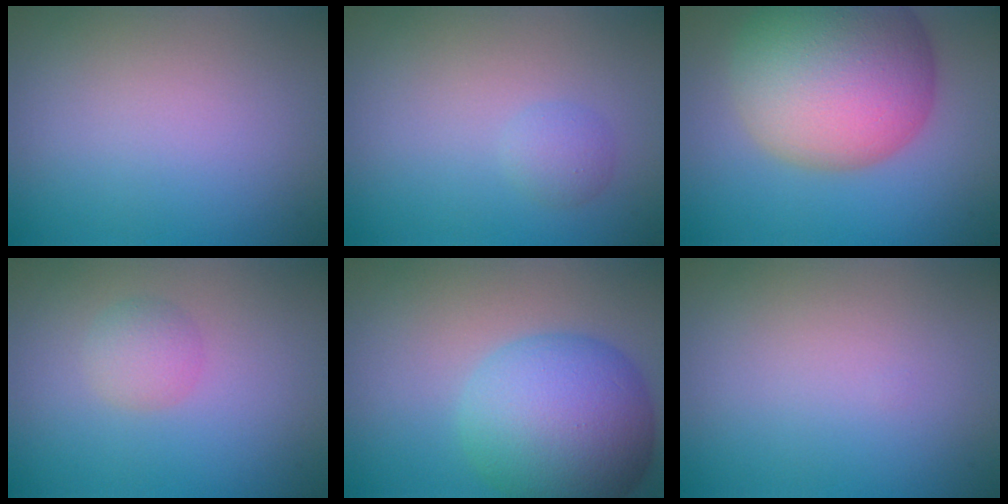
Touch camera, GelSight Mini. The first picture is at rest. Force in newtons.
{"total": 1.4, "press": 1.4, "slide": 0.1}
{"total": 14.7, "press": 14.7, "slide": 0.9}
{"total": 2.0, "press": 2.0, "slide": 0.0}
{"total": 10.5, "press": 10.4, "slide": 0.3}
{"total": 0.0}